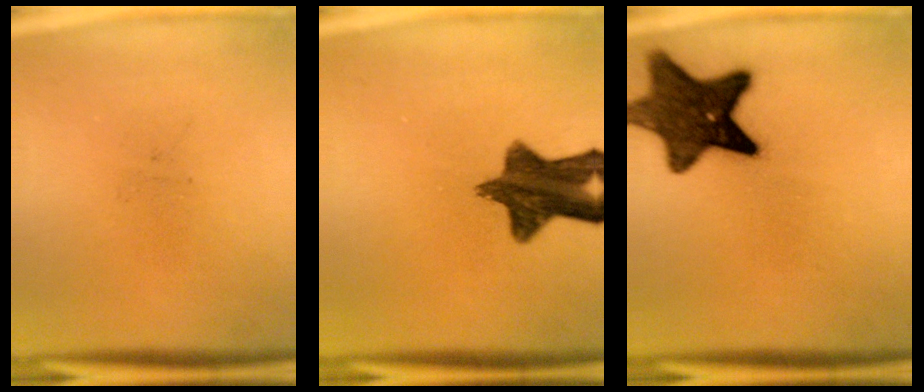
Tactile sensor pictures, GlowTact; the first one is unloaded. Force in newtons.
{"total": 11.3}
{"total": 13.5}